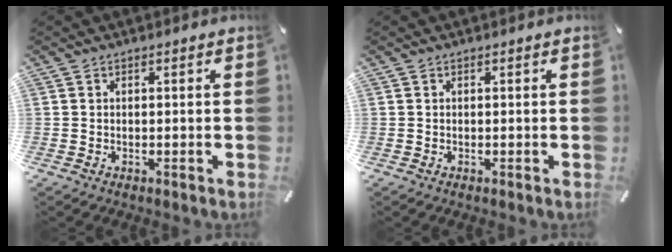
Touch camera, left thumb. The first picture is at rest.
{"total": 0.0}